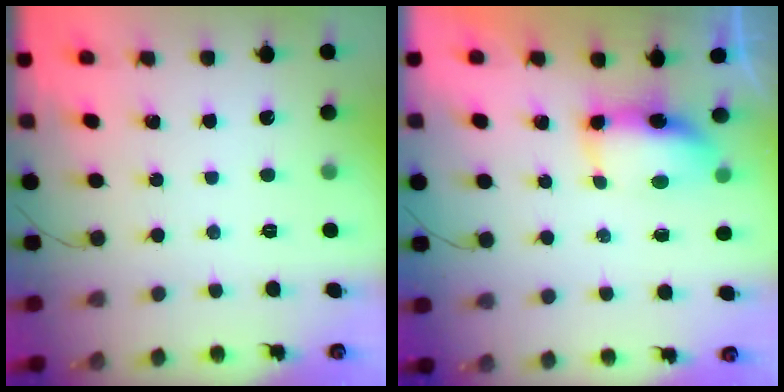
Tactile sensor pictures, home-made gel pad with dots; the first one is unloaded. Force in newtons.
{"total": 8.1, "press": 7.5, "slide": 2.9}